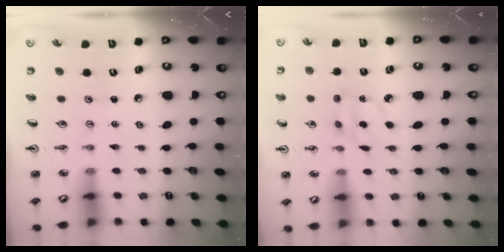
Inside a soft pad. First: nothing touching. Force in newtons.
{"total": 3.7, "press": 3.7, "slide": 0.5}